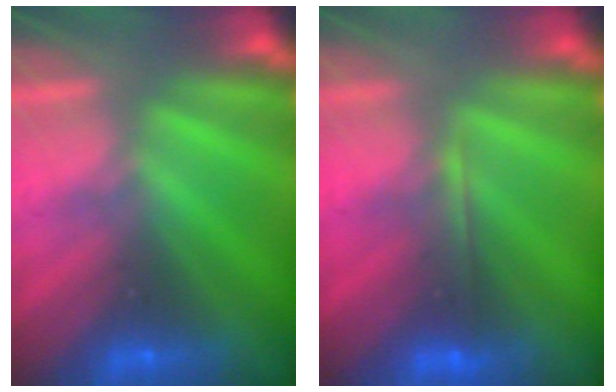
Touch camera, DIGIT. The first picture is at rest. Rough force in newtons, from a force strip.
{"total": 1.9}